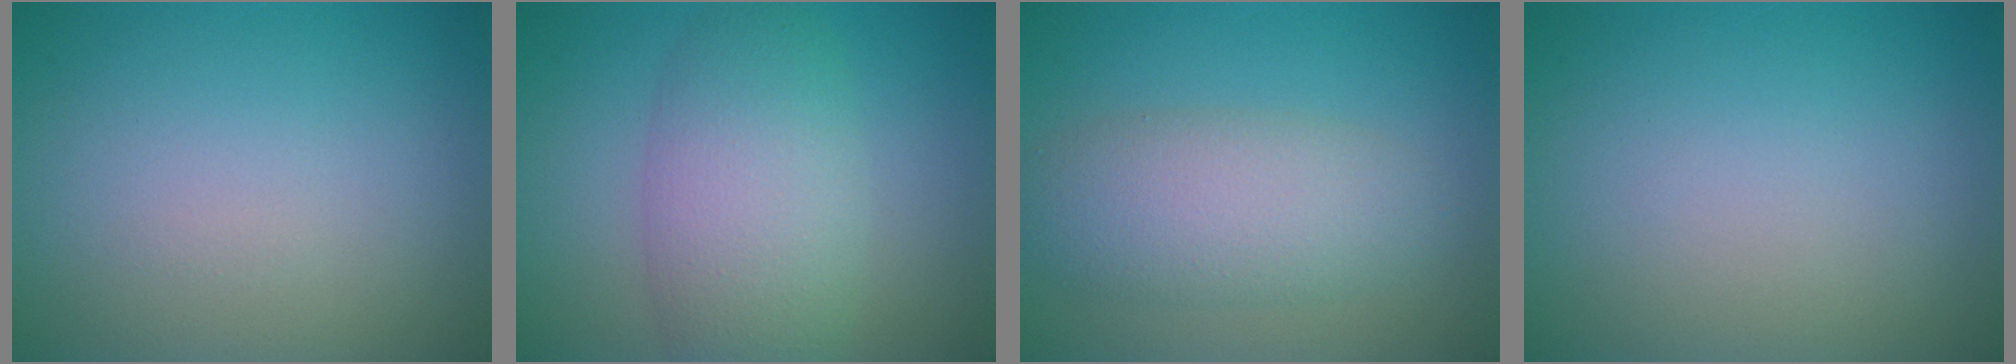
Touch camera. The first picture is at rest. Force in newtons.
{"total": 6.2, "press": 6.2, "slide": 0.3}
{"total": 5.1, "press": 5.1, "slide": 0.1}
{"total": 0.0}